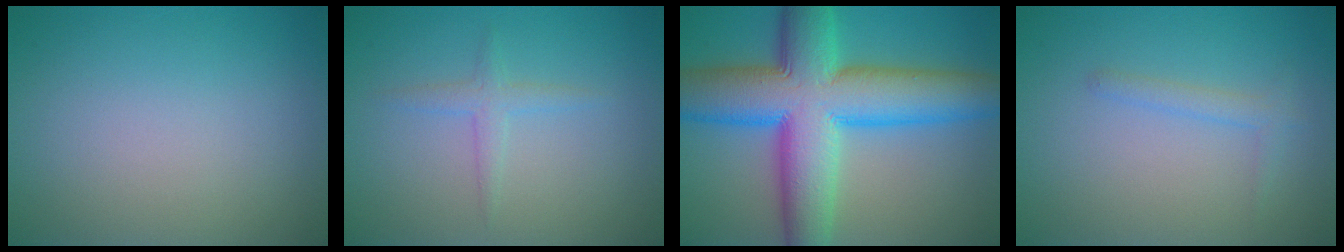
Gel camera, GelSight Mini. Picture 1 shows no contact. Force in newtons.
{"total": 1.5, "press": 1.5, "slide": 0.0}
{"total": 13.6, "press": 13.6, "slide": 0.2}
{"total": 1.3, "press": 1.3, "slide": 0.0}